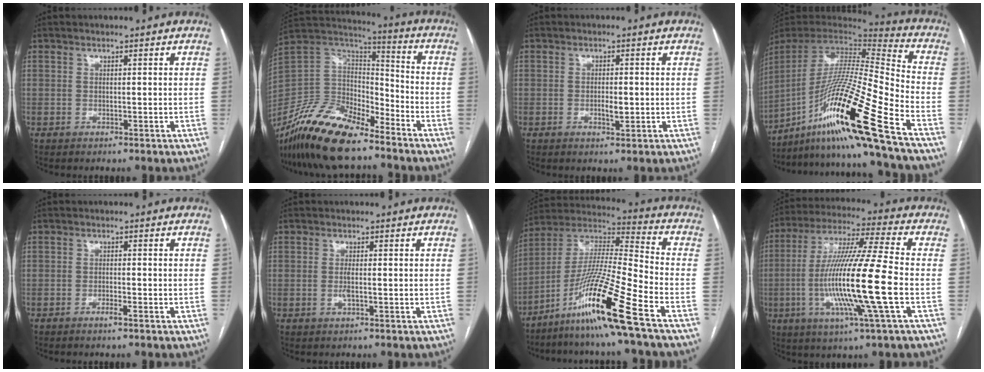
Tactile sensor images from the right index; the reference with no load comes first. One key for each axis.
{"total": 18.4, "fx": -14.2, "fy": 5.4, "fz": 10.4, "tx": -0.208, "ty": 0.004, "tz": -0.267}
{"total": 2.1, "fx": -0.5, "fy": 0.7, "fz": 2.0, "tx": -0.037, "ty": -0.001, "tz": -0.005}
{"total": 25.2, "fx": -15.2, "fy": -1.8, "fz": 20.0, "tx": -0.378, "ty": -0.031, "tz": -0.282}
{"total": 1.4, "fx": -1.0, "fy": 0.0, "fz": 1.0, "tx": -0.020, "ty": -0.001, "tz": -0.017}
{"total": 1.4, "fx": -0.3, "fy": 0.1, "fz": 1.4, "tx": -0.029, "ty": -0.003, "tz": -0.006}
{"total": 17.9, "fx": -10.4, "fy": -1.7, "fz": 14.4, "tx": -0.297, "ty": -0.021, "tz": -0.193}
{"total": 17.7, "fx": -3.8, "fy": -0.8, "fz": 17.3, "tx": -0.340, "ty": -0.012, "tz": -0.082}